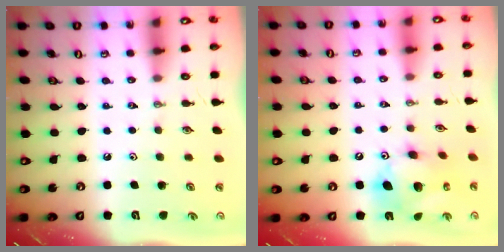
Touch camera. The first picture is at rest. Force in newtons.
{"total": 13.4, "press": 13.4, "slide": 0.6}